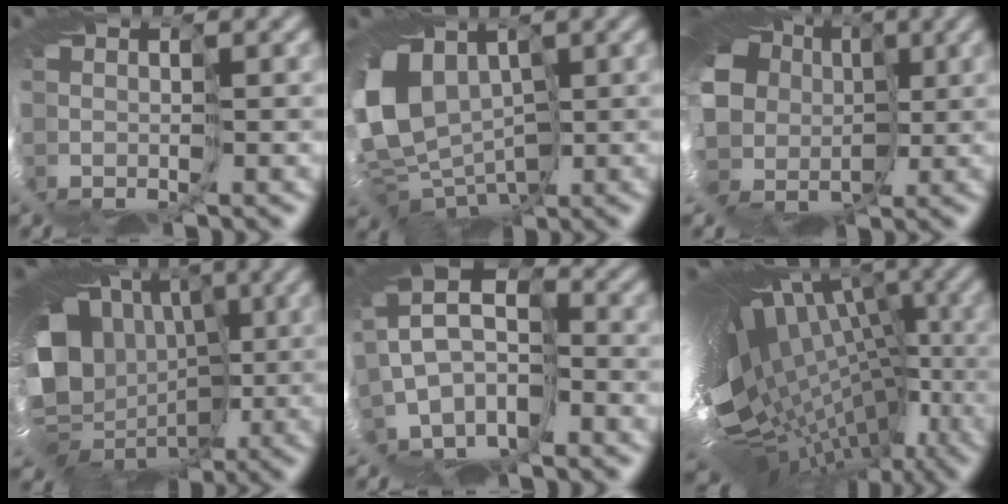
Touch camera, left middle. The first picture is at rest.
{"total": 9.4, "force": [0.9, 7.6, 5.5], "torque": [-0.126, -0.014, 0.026]}
{"total": 13.5, "force": [0.8, 11.3, 7.3], "torque": [-0.160, -0.019, 0.017]}
{"total": 15.7, "force": [0.8, 13.3, 8.2], "torque": [-0.166, -0.005, 0.022]}
{"total": 9.3, "force": [-1.9, 6.6, 6.2], "torque": [-0.130, 0.007, -0.025]}
{"total": 16.7, "force": [-1.4, 9.3, 13.8], "torque": [-0.228, 0.018, 0.018]}